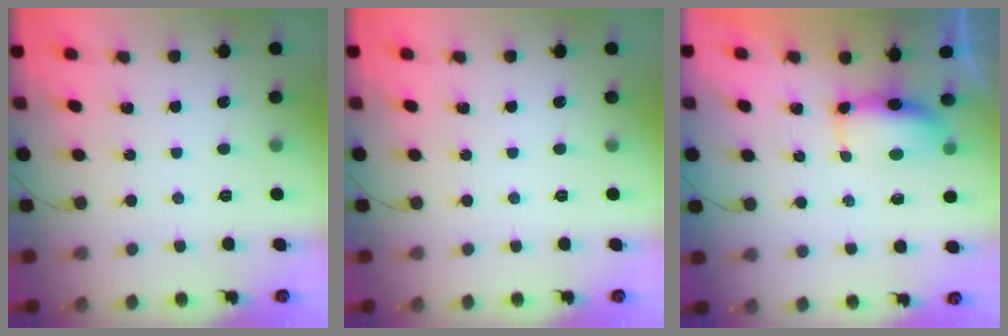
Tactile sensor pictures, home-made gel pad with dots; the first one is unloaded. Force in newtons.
{"total": 0.0}
{"total": 7.5, "press": 6.8, "slide": 3.2}